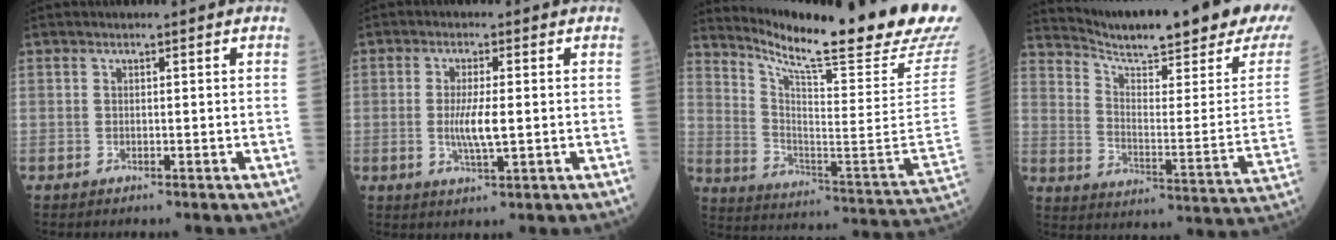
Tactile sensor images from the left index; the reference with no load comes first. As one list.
[{"total": 4.6, "force": [-0.7, 0.7, 4.5], "torque": [-0.096, -0.013, -0.010]}, {"total": 27.9, "force": [23.5, -0.8, 15.0], "torque": [-0.258, -0.120, 0.323]}, {"total": 23.7, "force": [20.6, 0.5, 11.6], "torque": [-0.186, -0.093, 0.275]}]